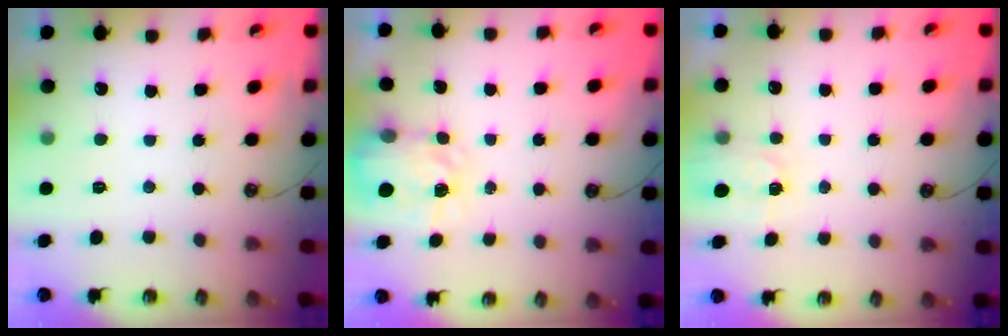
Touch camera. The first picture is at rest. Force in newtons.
{"total": 3.8, "press": 3.7, "slide": 0.6}
{"total": 2.0, "press": 2.0, "slide": 0.3}